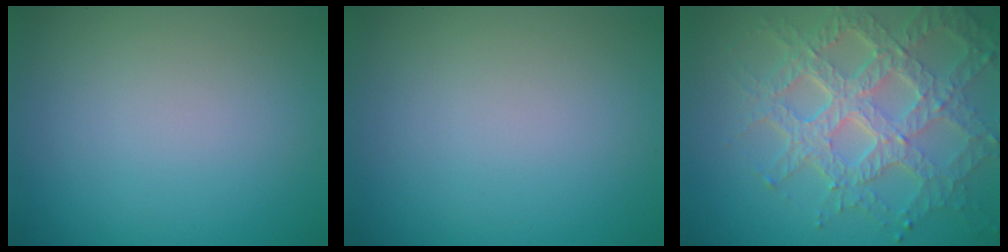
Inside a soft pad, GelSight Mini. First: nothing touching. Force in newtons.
{"total": 0.0}
{"total": 7.9, "press": 5.6, "slide": 5.5}